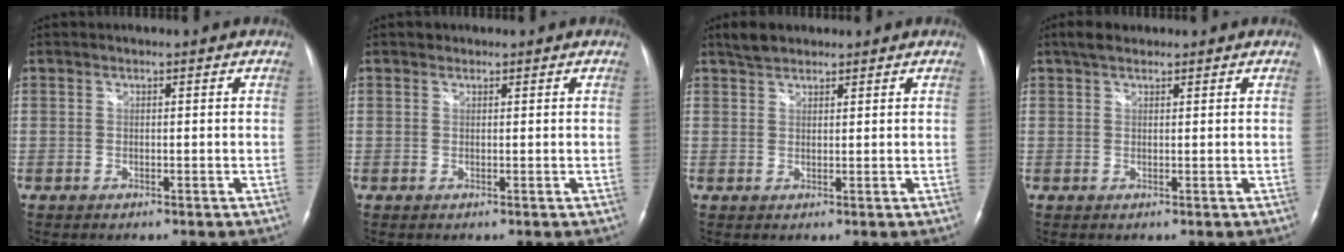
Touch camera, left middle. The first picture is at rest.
{"total": 0.7, "force": [0.6, 0.4, 0.0], "torque": [-0.003, 0.004, 0.009]}
{"total": 3.2, "force": [2.7, 1.3, 1.1], "torque": [-0.028, 0.011, 0.050]}
{"total": 2.6, "force": [2.0, 1.1, 1.2], "torque": [-0.027, 0.014, 0.035]}